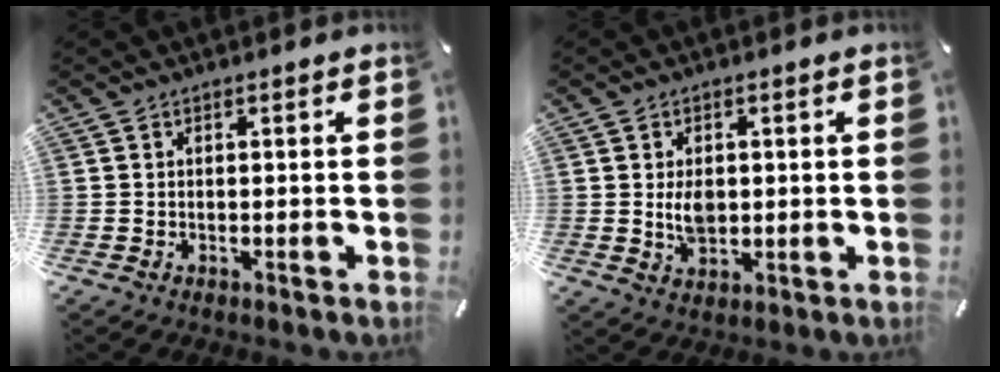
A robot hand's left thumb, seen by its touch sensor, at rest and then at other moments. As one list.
[{"total": 4.8, "force": [0.6, 3.3, 3.4], "torque": [-0.052, -0.006, 0.004]}]